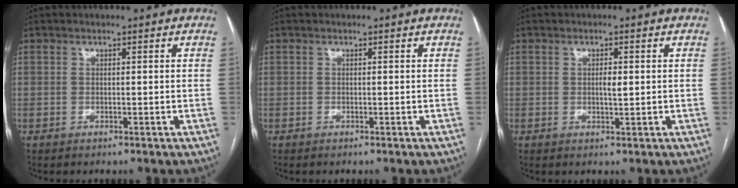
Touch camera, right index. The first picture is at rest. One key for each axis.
{"total": 0.0}
{"total": 1.7, "fx": 0.1, "fy": 0.4, "fz": 1.6, "tx": -0.030, "ty": 0.001, "tz": 0.004}